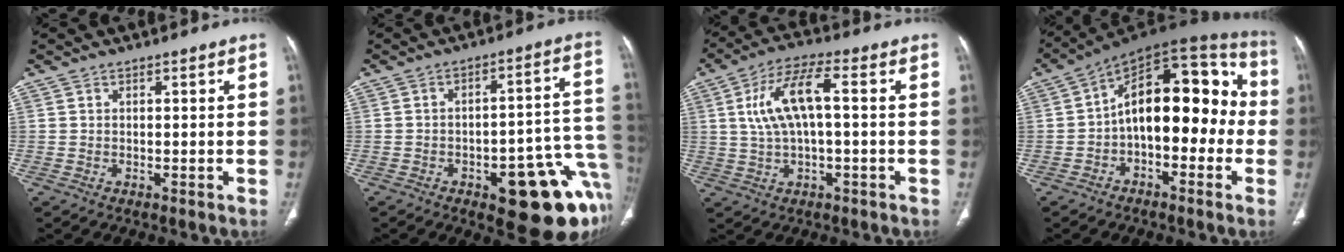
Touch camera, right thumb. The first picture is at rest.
{"total": 20.4, "force": [-8.0, 7.7, 17.0], "torque": [-0.131, 0.053, -0.087]}
{"total": 10.4, "force": [1.3, 3.8, 9.6], "torque": [-0.200, 0.030, 0.023]}
{"total": 18.7, "force": [-1.5, 10.3, 15.5], "torque": [-0.184, 0.061, -0.035]}